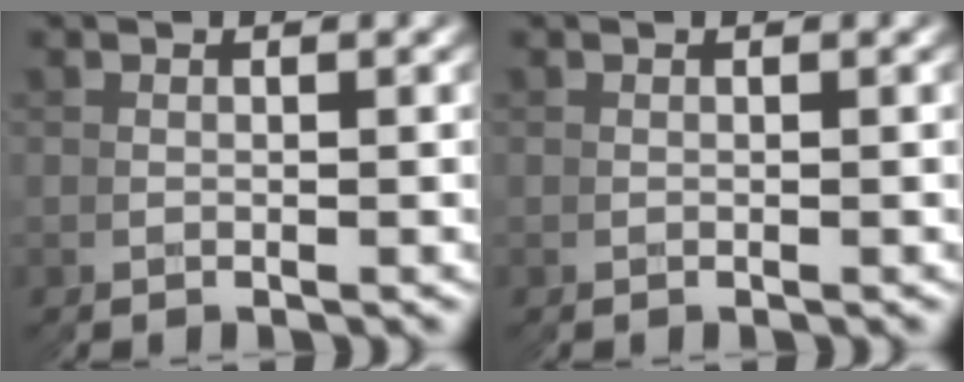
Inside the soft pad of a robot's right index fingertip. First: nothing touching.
{"total": 0.0}